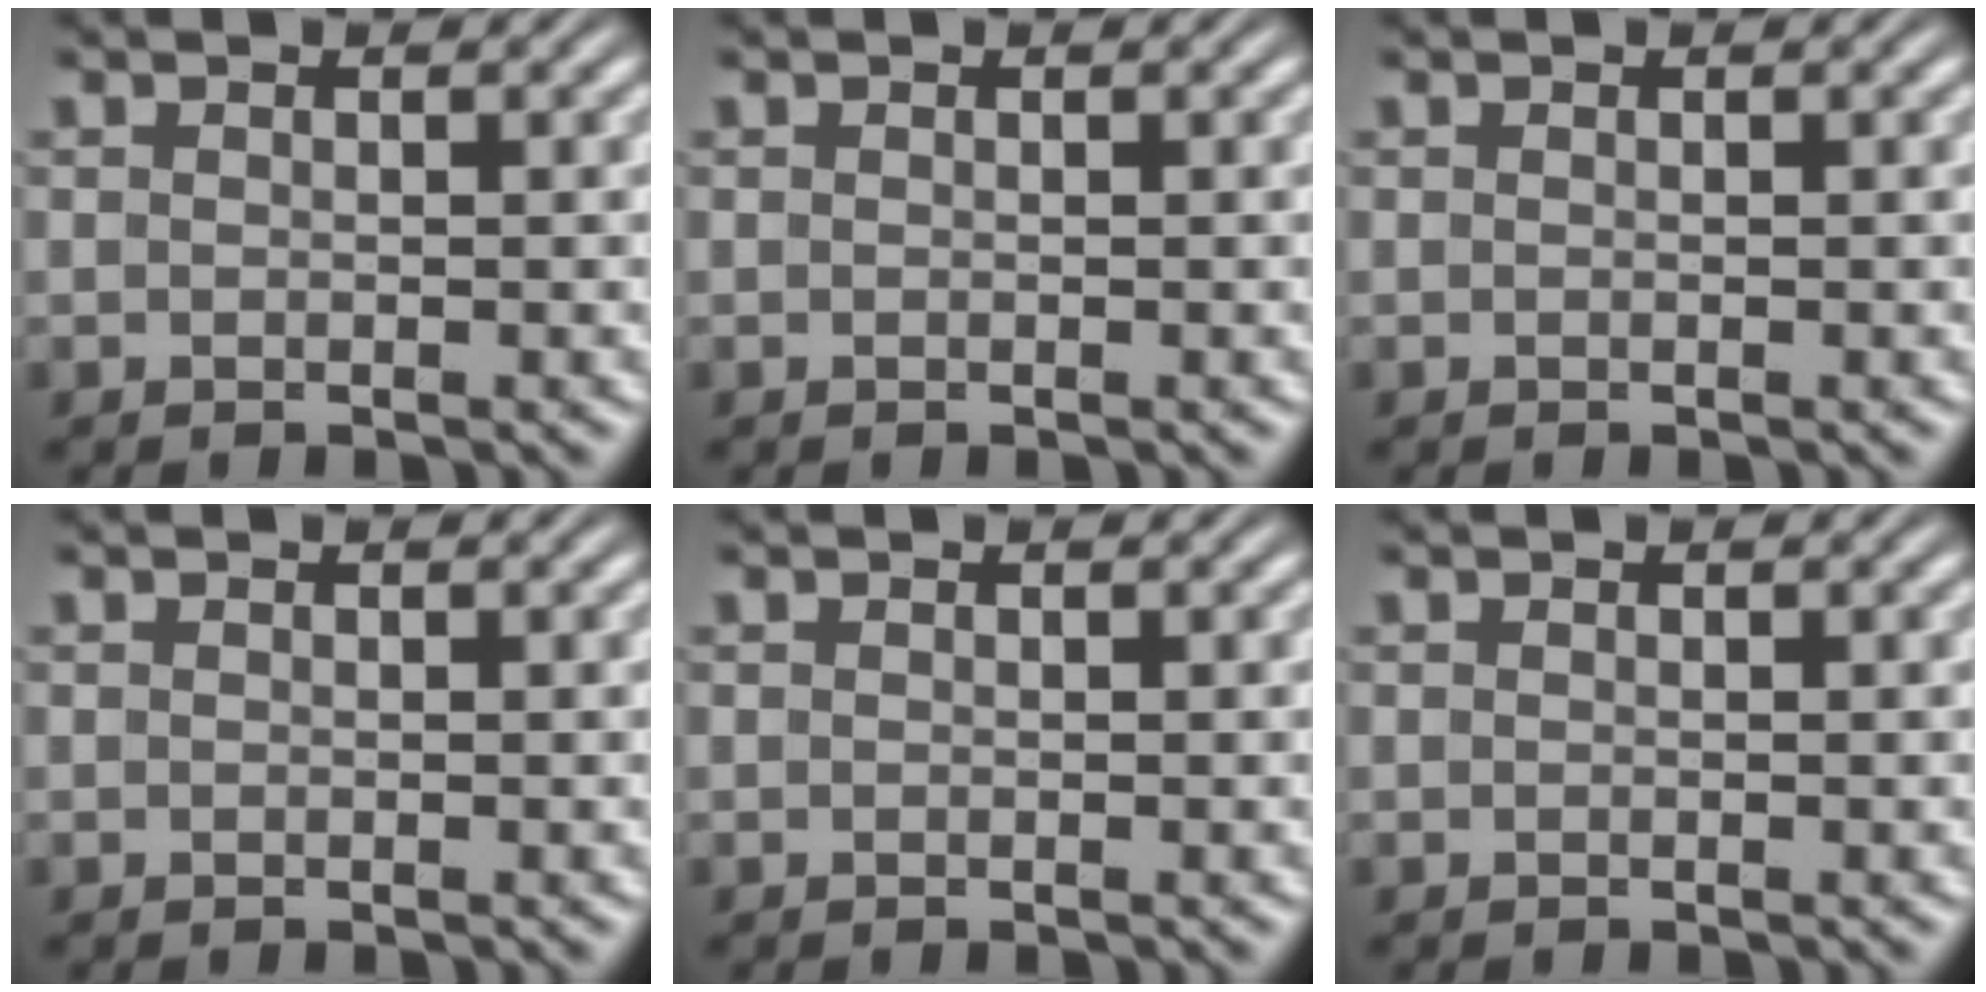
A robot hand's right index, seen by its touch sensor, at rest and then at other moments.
{"total": 0.0}
{"total": 0.0}
{"total": 0.0}
{"total": 0.0}
{"total": 0.0}